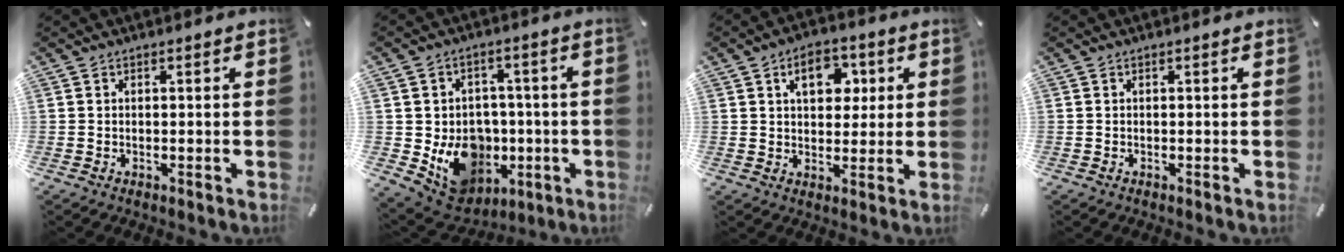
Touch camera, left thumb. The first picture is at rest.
{"total": 12.5, "force": [-2.3, 11.3, 4.9], "torque": [-0.089, -0.005, -0.023]}
{"total": 8.9, "force": [3.2, 6.1, 5.6], "torque": [-0.069, -0.004, 0.048]}
{"total": 0.0}